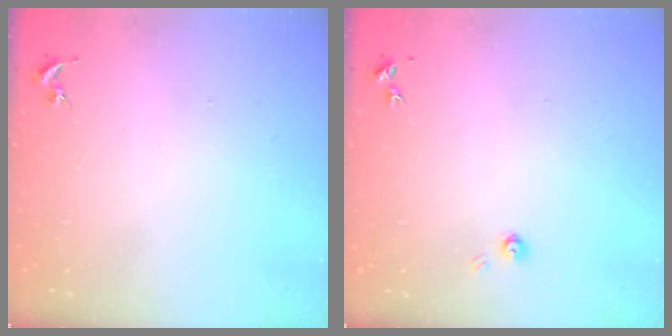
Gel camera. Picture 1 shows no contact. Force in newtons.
{"total": 3.7, "press": 3.7, "slide": 0.4}